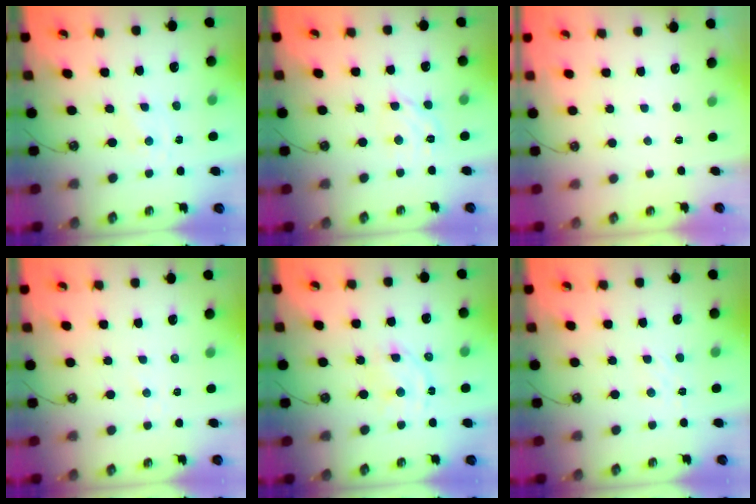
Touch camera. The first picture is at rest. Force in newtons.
{"total": 7.6, "press": 7.6, "slide": 0.6}
{"total": 0.0}
{"total": 1.8, "press": 1.7, "slide": 0.2}
{"total": 9.1, "press": 9.0, "slide": 1.0}
{"total": 2.9, "press": 2.9, "slide": 0.3}